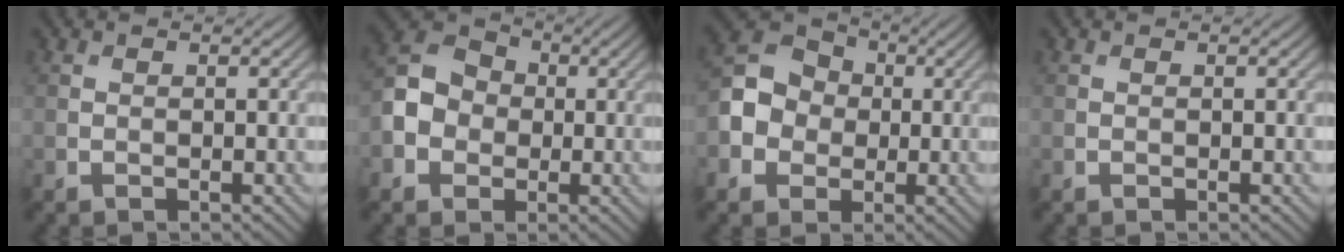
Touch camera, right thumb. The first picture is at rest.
{"total": 6.5, "force": [-1.2, 5.6, 3.1], "torque": [-0.083, 0.001, -0.033]}
{"total": 7.2, "force": [-0.8, 6.3, 3.3], "torque": [-0.076, 0.002, -0.030]}
{"total": 0.0}